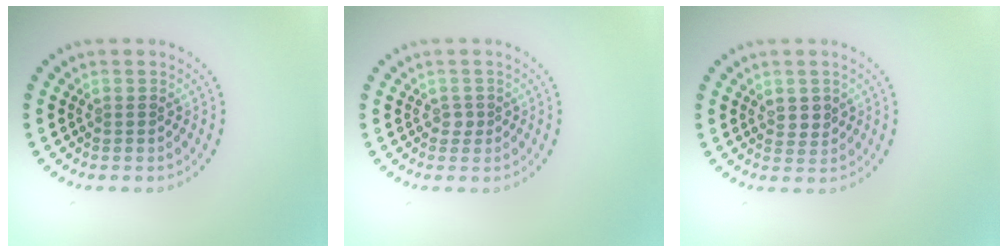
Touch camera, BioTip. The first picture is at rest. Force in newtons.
{"total": 0.7, "press": 0.6, "slide": 0.4}
{"total": 1.4, "press": 1.2, "slide": 0.6}